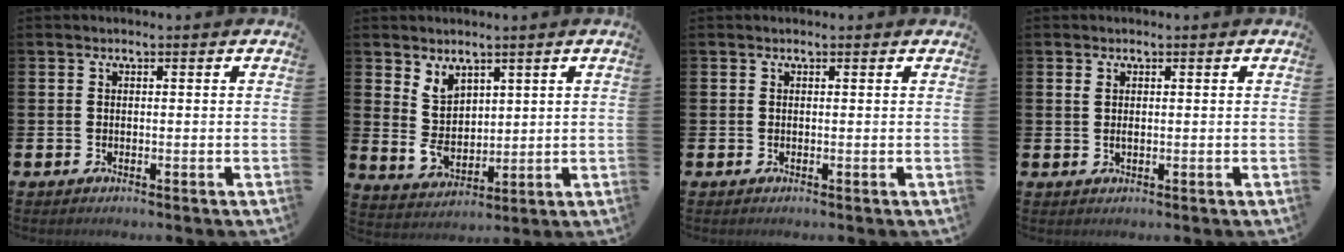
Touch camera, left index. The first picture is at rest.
{"total": 4.9, "force": [2.5, 3.6, 2.1], "torque": [-0.041, -0.001, 0.045]}
{"total": 0.0}
{"total": 0.9, "force": [0.5, 0.4, 0.7], "torque": [-0.002, -0.002, 0.005]}